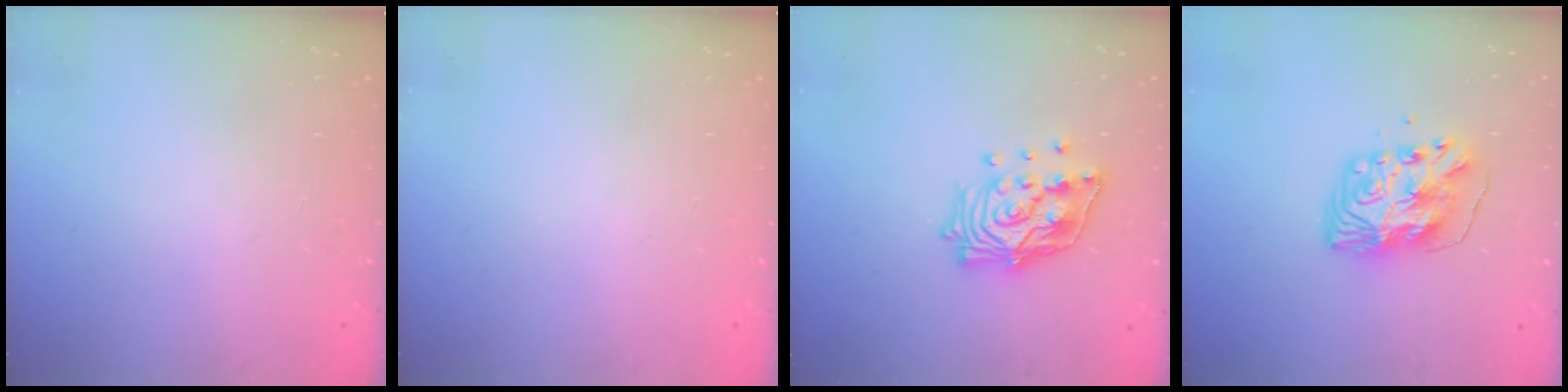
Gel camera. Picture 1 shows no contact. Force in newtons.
{"total": 0.0}
{"total": 14.6, "press": 14.5, "slide": 1.8}
{"total": 11.3, "press": 11.3, "slide": 1.1}